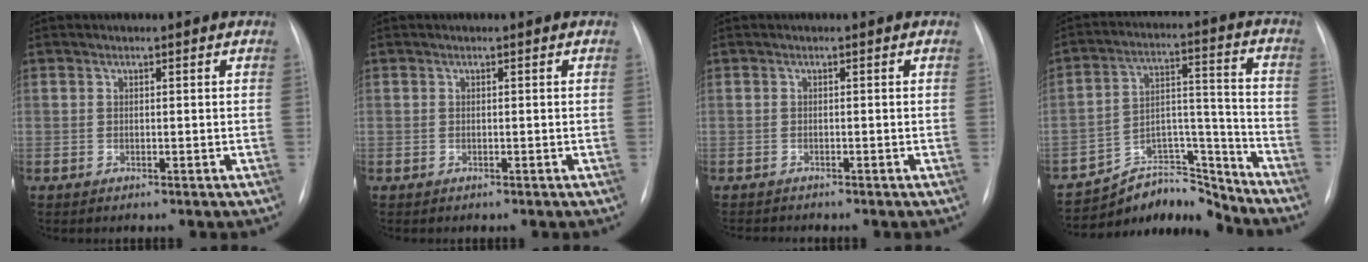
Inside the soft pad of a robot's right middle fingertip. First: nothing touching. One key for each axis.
{"total": 0.0}
{"total": 1.6, "fx": -1.6, "fy": 0.0, "fz": 0.2, "tx": 0.000, "ty": -0.006, "tz": -0.023}
{"total": 12.2, "fx": -11.9, "fy": 2.9, "fz": 0.2, "tx": 0.008, "ty": 0.067, "tz": -0.198}